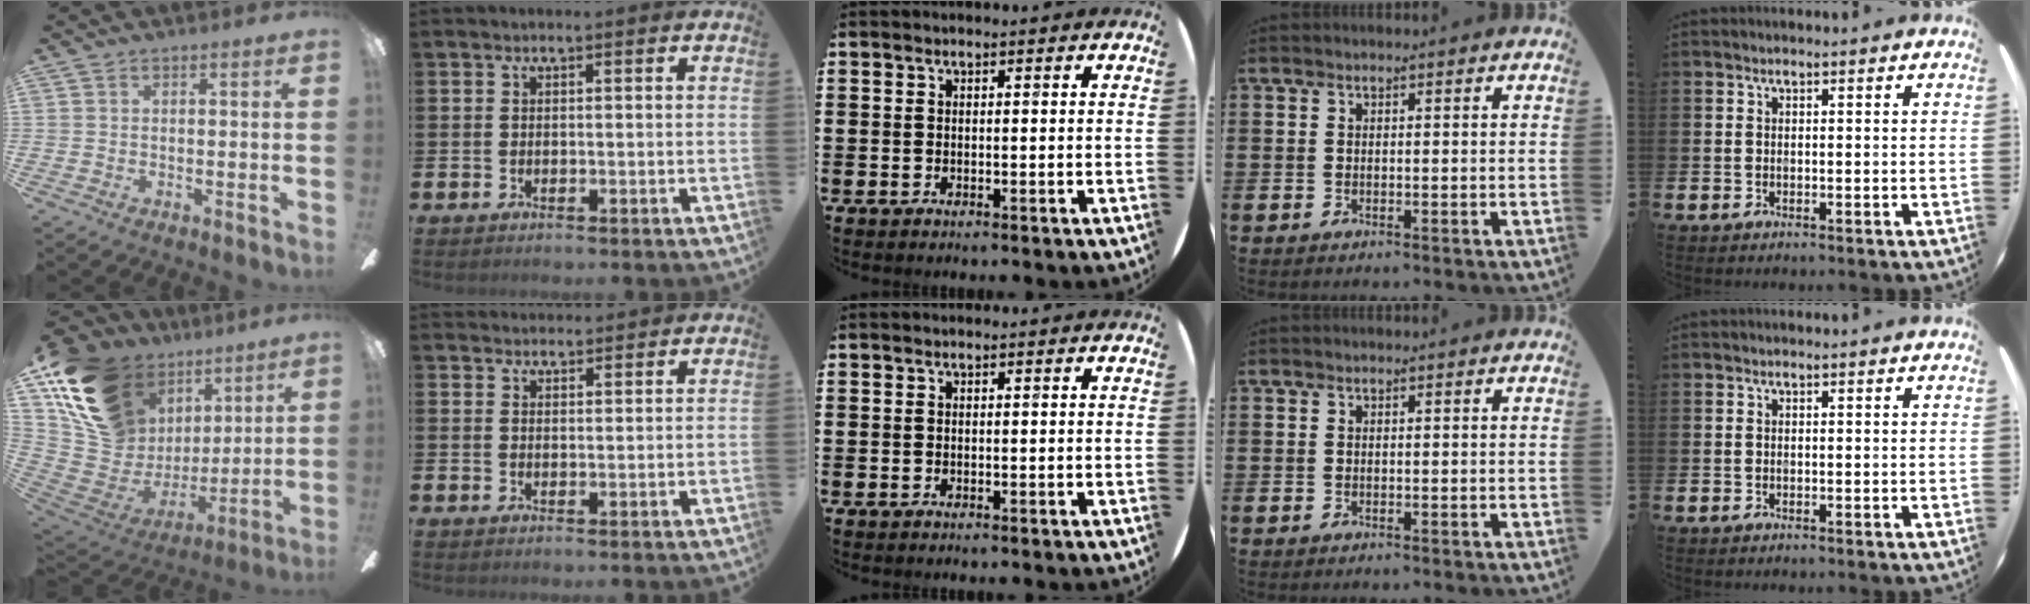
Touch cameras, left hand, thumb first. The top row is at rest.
{"thumb": {"total": 20.3, "force": [11.7, 13.9, 9.2], "torque": [-0.207, -0.058, 0.239]}, "index": {"total": 2.5, "force": [2.5, 0.5, -0.2], "torque": [-0.001, -0.010, 0.045]}}